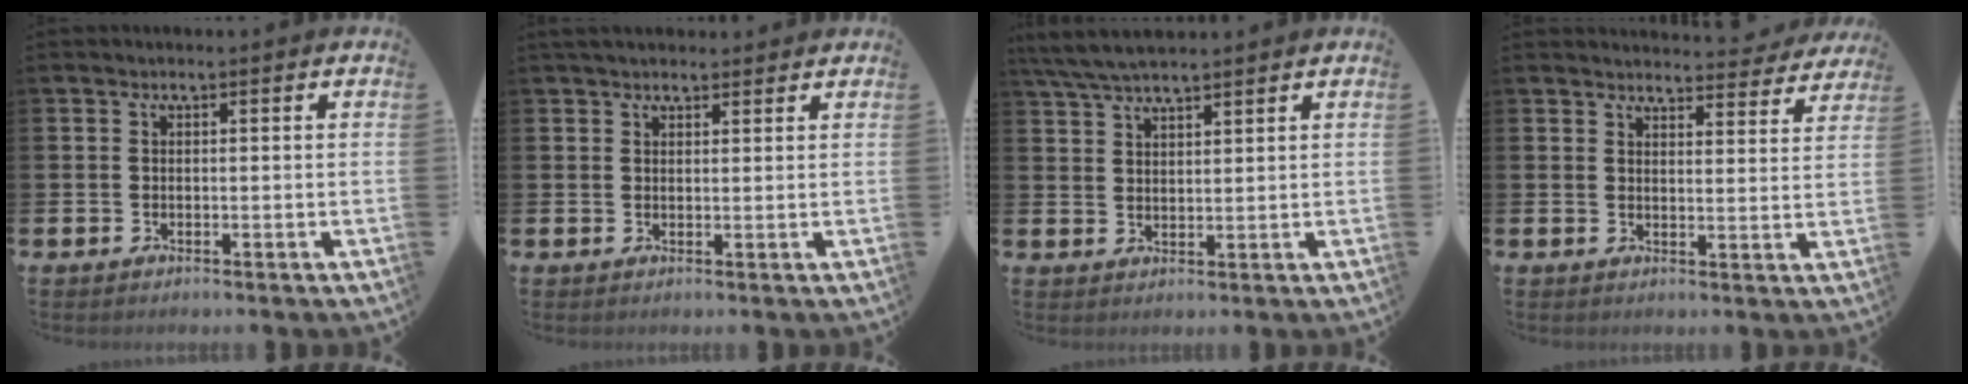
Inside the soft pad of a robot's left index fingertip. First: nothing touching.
{"total": 2.3, "force": [2.1, 0.7, 0.4], "torque": [0.001, -0.006, 0.037]}
{"total": 5.1, "force": [4.8, 0.7, 1.8], "torque": [-0.051, -0.010, 0.089]}
{"total": 4.0, "force": [4.0, 0.3, 0.2], "torque": [0.006, -0.033, 0.068]}